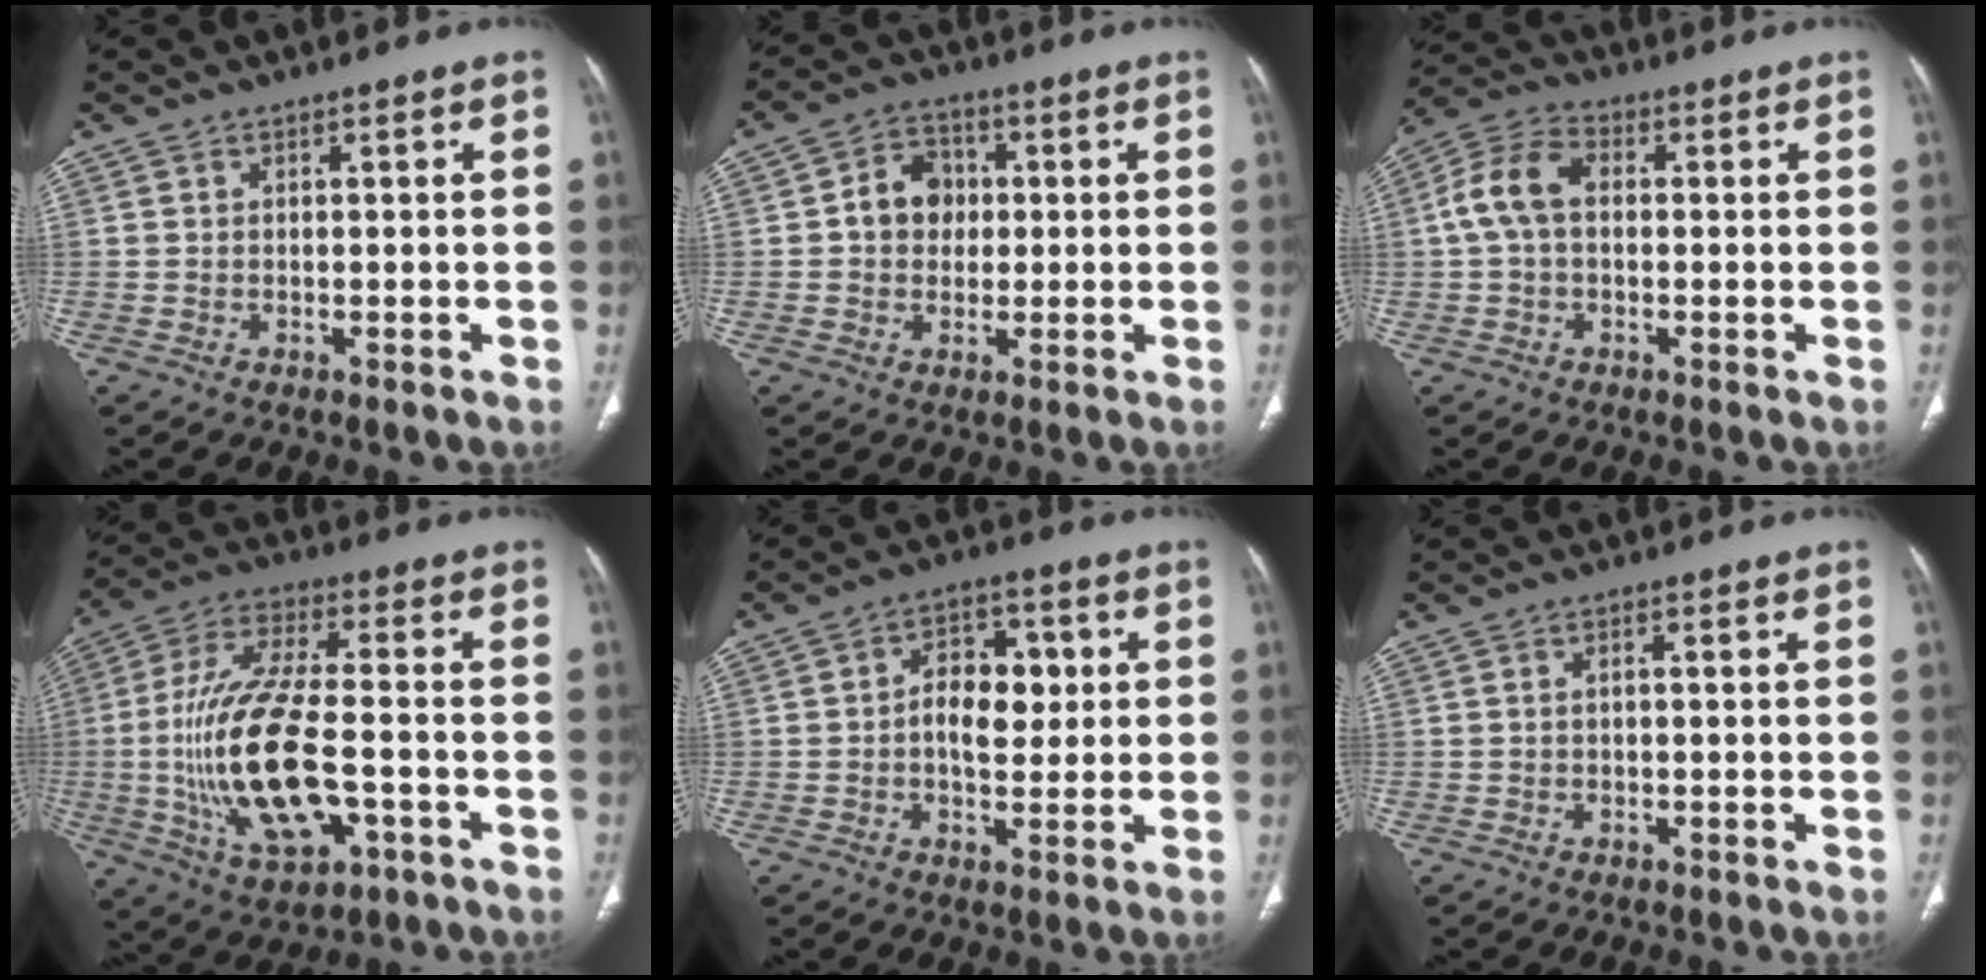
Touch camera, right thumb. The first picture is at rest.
{"total": 7.3, "force": [0.6, 6.2, 3.9], "torque": [-0.033, 0.013, 0.002]}
{"total": 8.3, "force": [0.5, 5.5, 6.2], "torque": [-0.127, 0.029, 0.003]}
{"total": 20.7, "force": [-4.0, 8.7, 18.4], "torque": [-0.371, 0.017, -0.060]}
{"total": 9.0, "force": [0.6, 5.7, 6.9], "torque": [-0.079, 0.015, 0.005]}
{"total": 0.7, "force": [-0.1, 0.4, 0.6], "torque": [-0.013, 0.002, -0.003]}